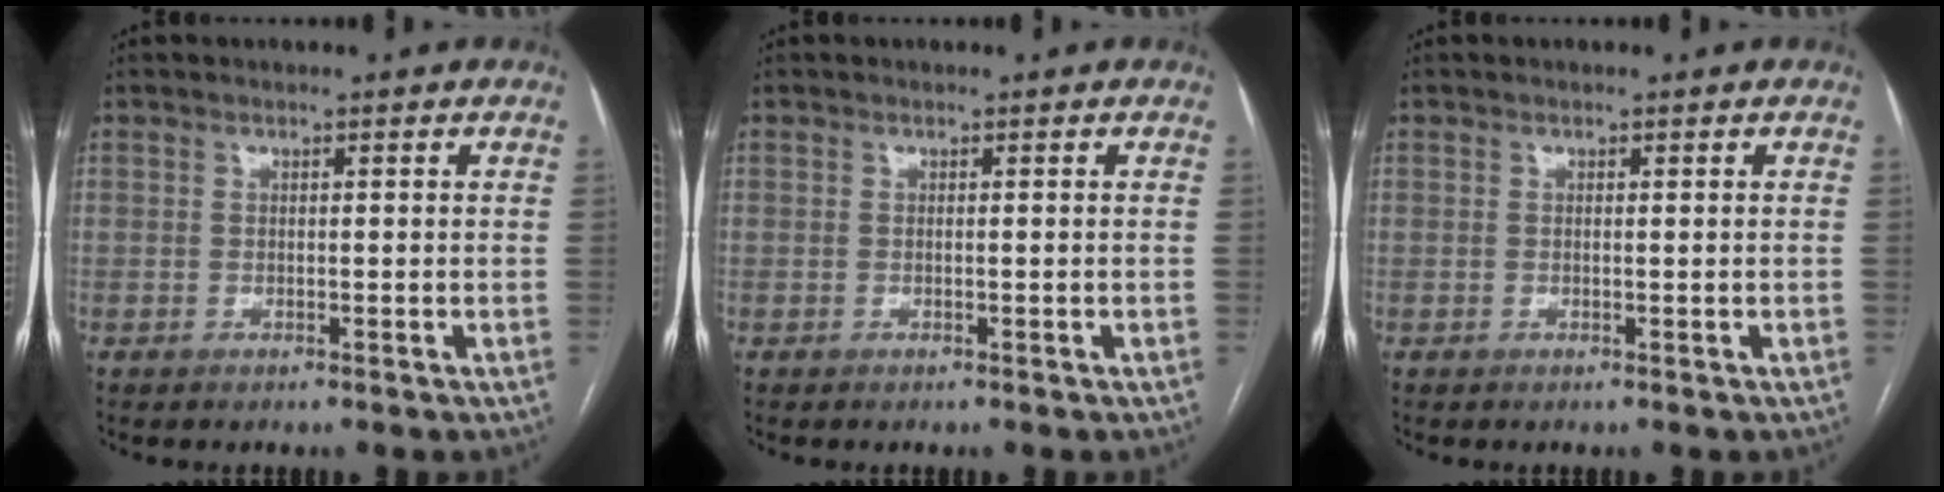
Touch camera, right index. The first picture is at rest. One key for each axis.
{"total": 0.0}
{"total": 0.0}